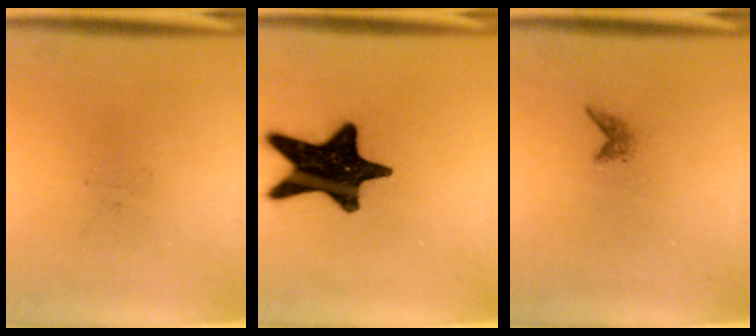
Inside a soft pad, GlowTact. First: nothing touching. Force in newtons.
{"total": 19.1}
{"total": 0.8}